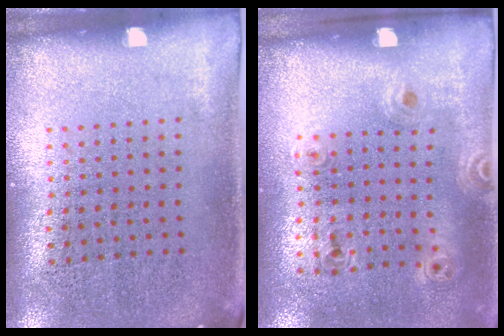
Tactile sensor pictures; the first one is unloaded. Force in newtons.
{"total": 1.2, "press": 0.9, "slide": 0.8}